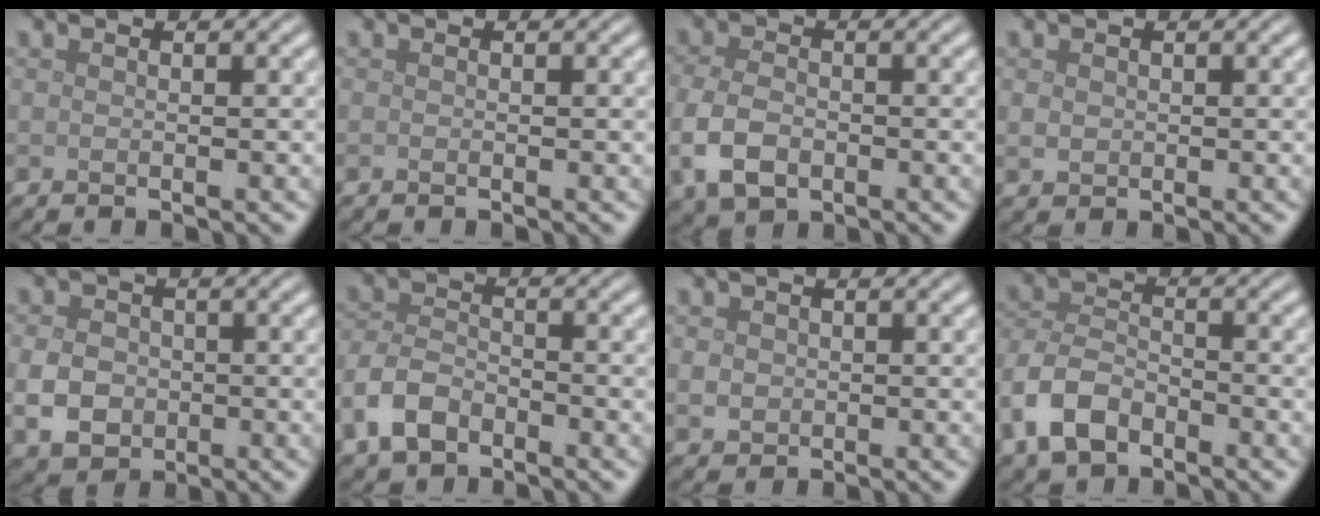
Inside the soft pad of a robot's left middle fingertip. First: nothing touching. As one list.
[{"total": 0.0}, {"total": 4.4, "force": [-1.4, 2.9, 3.0], "torque": [-0.071, -0.009, -0.032]}, {"total": 1.0, "force": [0.2, 0.9, 0.4], "torque": [-0.008, -0.003, 0.007]}, {"total": 3.7, "force": [-0.6, 3.0, 2.0], "torque": [-0.041, -0.003, -0.014]}, {"total": 3.8, "force": [-2.4, 2.2, 2.0], "torque": [-0.037, 0.001, -0.059]}, {"total": 1.4, "force": [0.1, 1.3, 0.5], "torque": [-0.010, -0.006, 0.003]}, {"total": 5.0, "force": [-2.9, 2.9, 2.7], "torque": [-0.058, 0.000, -0.067]}]